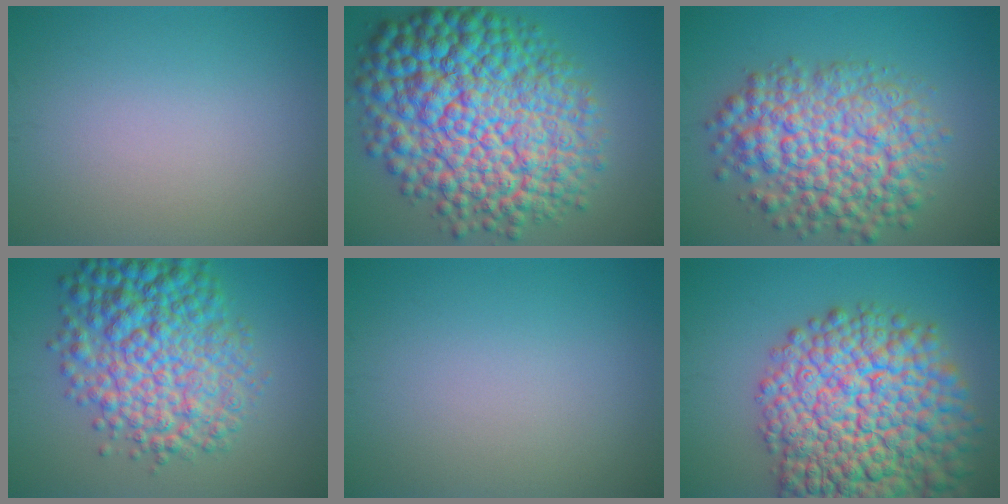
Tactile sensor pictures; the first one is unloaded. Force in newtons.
{"total": 16.5, "press": 16.5, "slide": 0.2}
{"total": 9.3, "press": 9.3, "slide": 0.3}
{"total": 9.7, "press": 9.7, "slide": 0.1}
{"total": 0.0}
{"total": 16.3, "press": 16.3, "slide": 0.7}